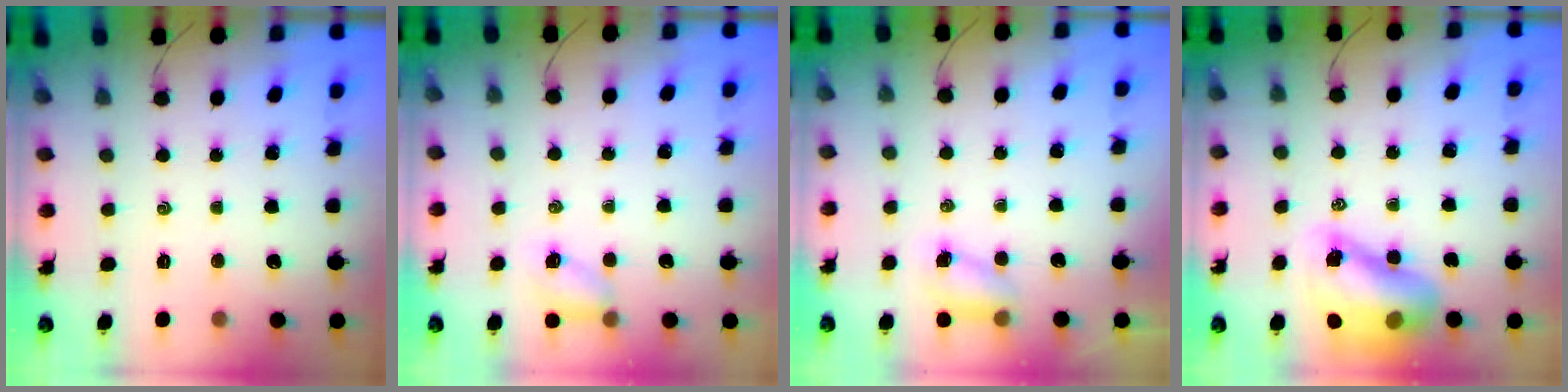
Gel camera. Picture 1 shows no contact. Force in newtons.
{"total": 5.0, "press": 4.8, "slide": 1.3}
{"total": 4.9, "press": 4.8, "slide": 1.0}
{"total": 13.5, "press": 13.0, "slide": 3.7}